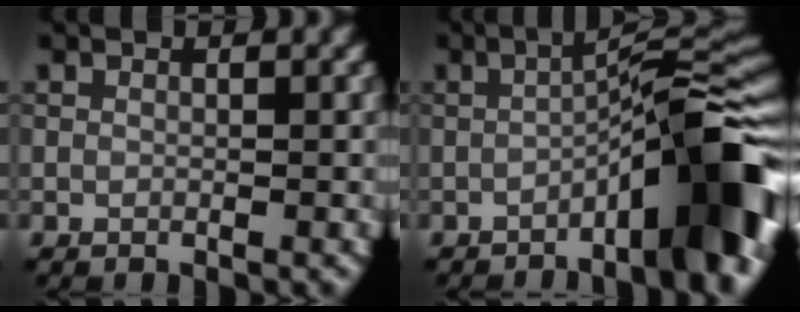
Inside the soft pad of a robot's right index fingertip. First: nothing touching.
{"total": 10.7, "force": [-4.4, 1.9, 9.6], "torque": [-0.118, 0.028, -0.069]}